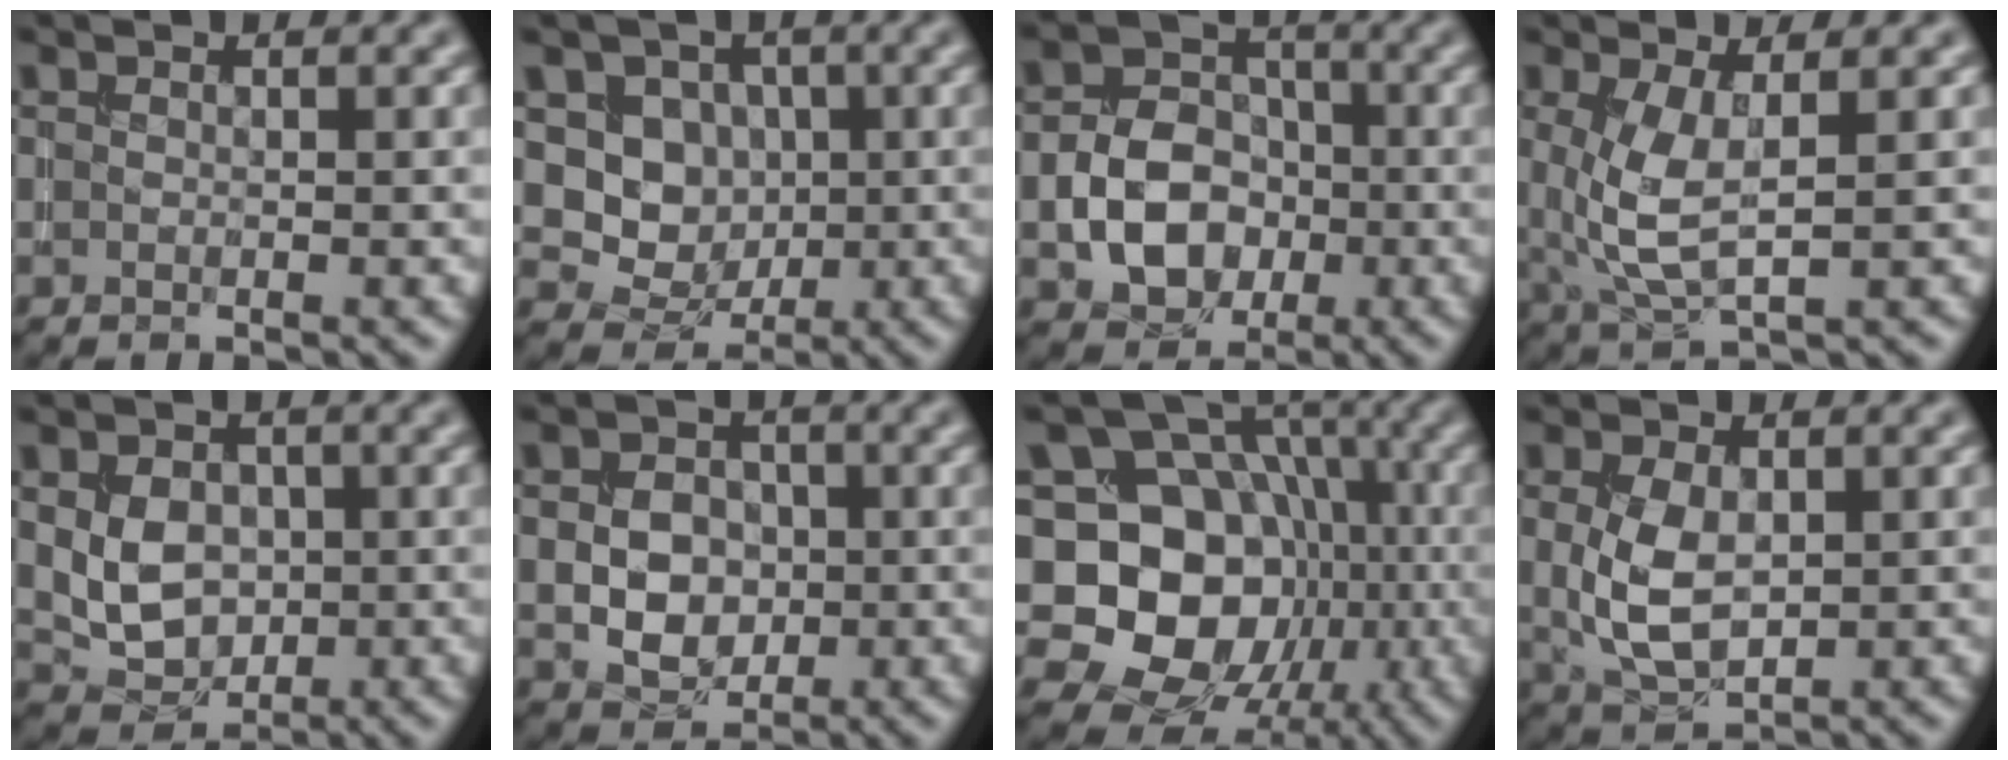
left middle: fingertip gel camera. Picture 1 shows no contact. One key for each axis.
{"total": 5.4, "fx": 1.2, "fy": 4.8, "fz": 2.3, "tx": -0.030, "ty": -0.007, "tz": 0.020}
{"total": 5.8, "fx": -1.5, "fy": 4.6, "fz": 3.3, "tx": -0.051, "ty": 0.001, "tz": -0.027}
{"total": 4.4, "fx": 0.7, "fy": 1.5, "fz": 4.1, "tx": -0.095, "ty": -0.007, "tz": 0.017}
{"total": 4.4, "fx": 0.2, "fy": 3.4, "fz": 2.7, "tx": -0.055, "ty": -0.007, "tz": 0.005}
{"total": 4.1, "fx": -0.4, "fy": 3.3, "fz": 2.4, "tx": -0.042, "ty": -0.002, "tz": -0.008}
{"total": 15.7, "fx": -1.6, "fy": 13.3, "fz": 8.1, "tx": -0.138, "ty": 0.014, "tz": -0.045}
{"total": 4.6, "fx": 0.3, "fy": 2.8, "fz": 3.6, "tx": -0.082, "ty": -0.001, "tz": 0.013}